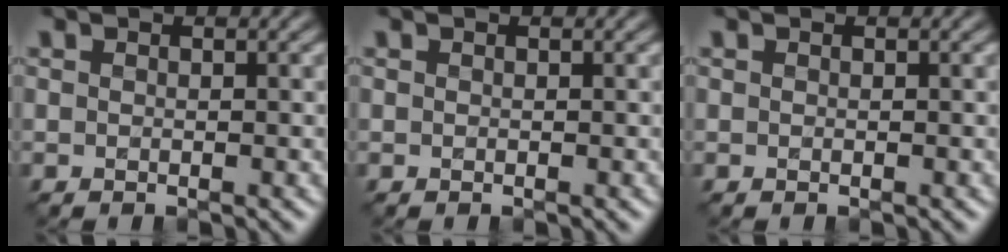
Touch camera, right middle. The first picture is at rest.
{"total": 0.0}
{"total": 0.0}